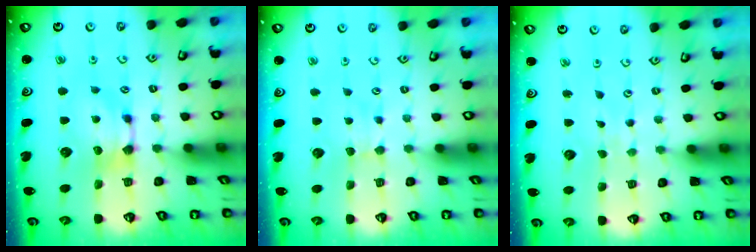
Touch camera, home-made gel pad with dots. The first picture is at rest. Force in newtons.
{"total": 2.4, "press": 2.3, "slide": 0.5}
{"total": 5.3, "press": 5.3, "slide": 0.3}